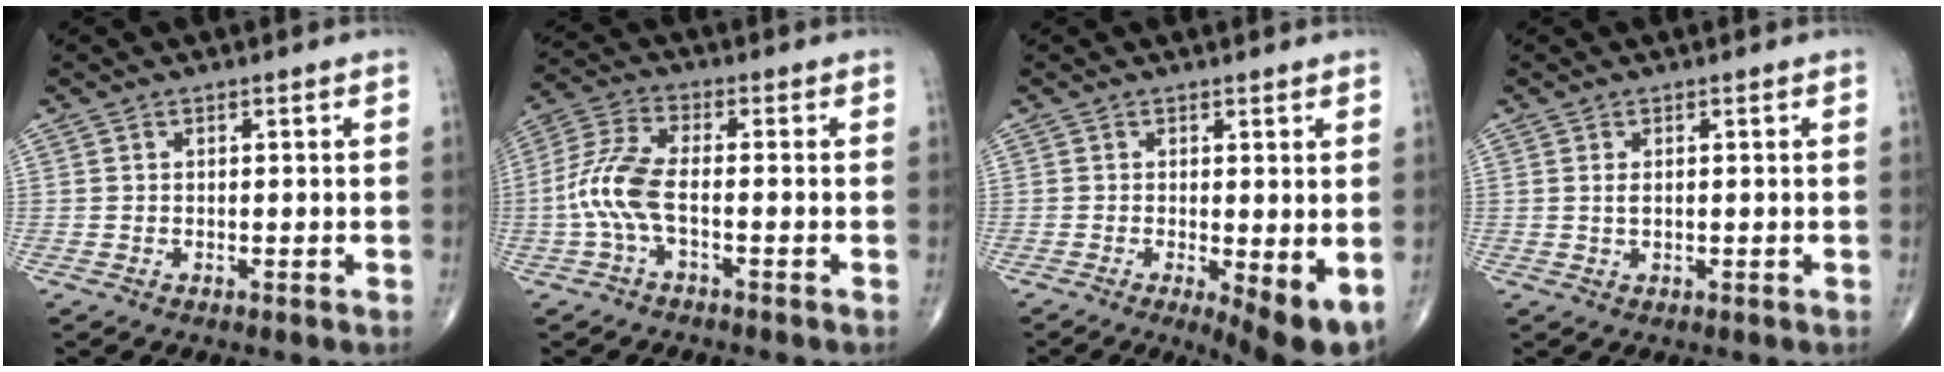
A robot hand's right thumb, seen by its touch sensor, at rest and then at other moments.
{"total": 8.3, "force": [-1.8, 2.9, 7.5], "torque": [-0.188, 0.024, -0.044]}
{"total": 7.0, "force": [-1.3, 2.1, 6.6], "torque": [-0.098, -0.021, -0.018]}
{"total": 1.3, "force": [0.3, 0.6, 1.1], "torque": [-0.023, -0.002, 0.008]}